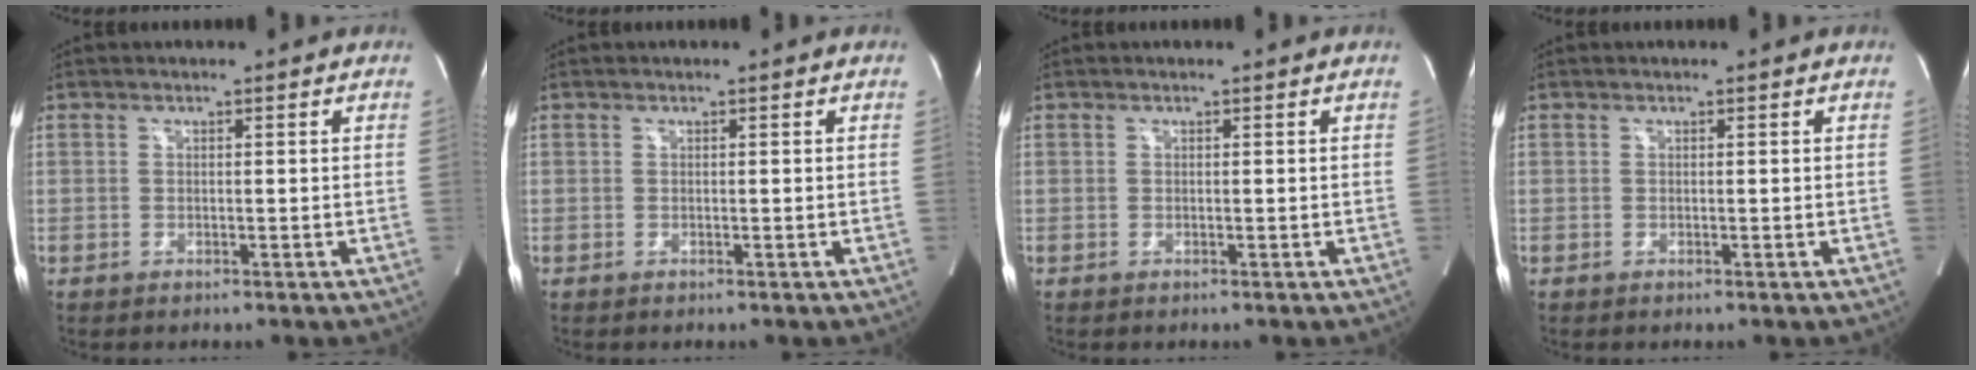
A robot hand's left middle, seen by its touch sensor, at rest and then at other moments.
{"total": 0.0}
{"total": 0.0}
{"total": 0.0}